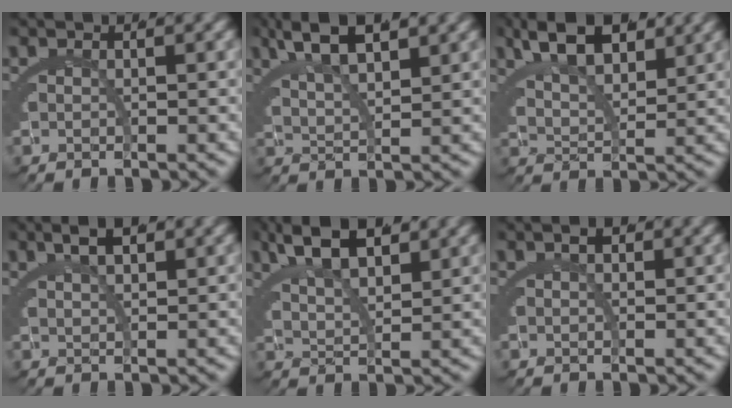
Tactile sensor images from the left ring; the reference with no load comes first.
{"total": 5.5, "force": [3.9, 1.4, 3.6], "torque": [-0.068, 0.004, 0.071]}
{"total": 7.7, "force": [4.7, 3.9, 4.7], "torque": [-0.081, 0.010, 0.070]}
{"total": 3.3, "force": [2.4, 0.6, 2.2], "torque": [-0.030, 0.005, 0.045]}
{"total": 6.1, "force": [4.1, 2.3, 3.9], "torque": [-0.072, 0.004, 0.071]}
{"total": 1.3, "force": [0.8, 0.4, 0.9], "torque": [-0.016, -0.001, 0.015]}